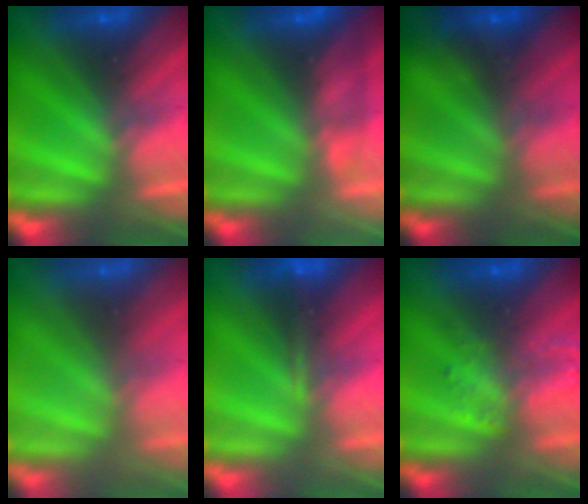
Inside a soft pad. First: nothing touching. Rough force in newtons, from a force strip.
{"total": 5.2}
{"total": 1.2}
{"total": 9.4}
{"total": 1.3}
{"total": 1.4}